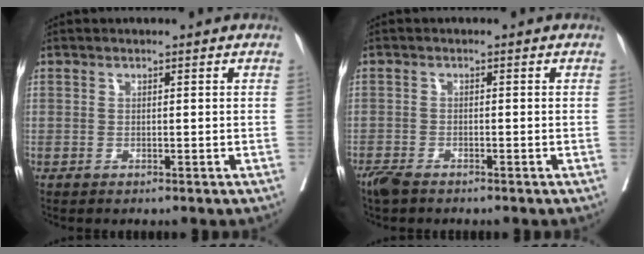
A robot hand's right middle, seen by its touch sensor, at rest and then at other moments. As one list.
[{"total": 2.8, "force": [-2.3, 0.7, 1.4], "torque": [-0.029, -0.007, -0.041]}]